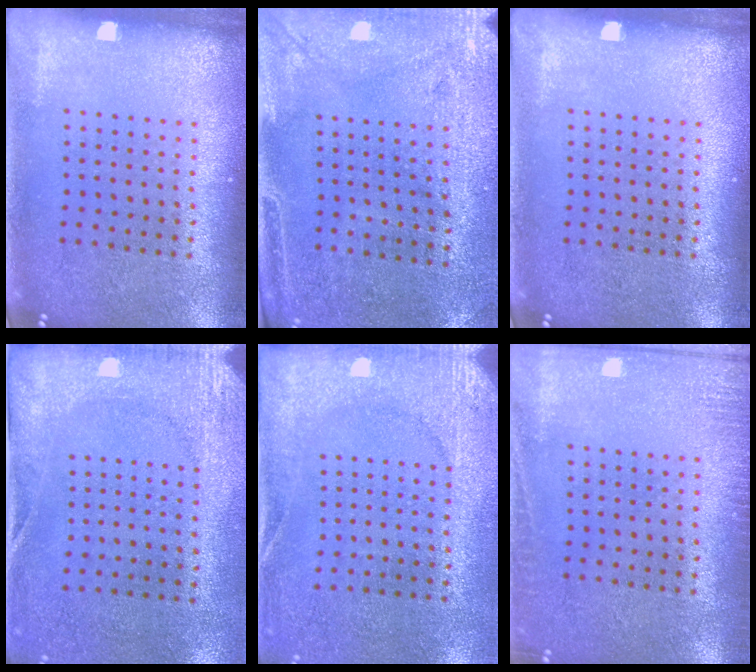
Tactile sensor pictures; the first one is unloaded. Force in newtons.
{"total": 2.9, "press": 2.5, "slide": 1.6}
{"total": 0.0}
{"total": 2.7, "press": 2.1, "slide": 1.7}
{"total": 2.6, "press": 2.4, "slide": 1.0}
{"total": 1.6, "press": 1.6, "slide": 0.4}